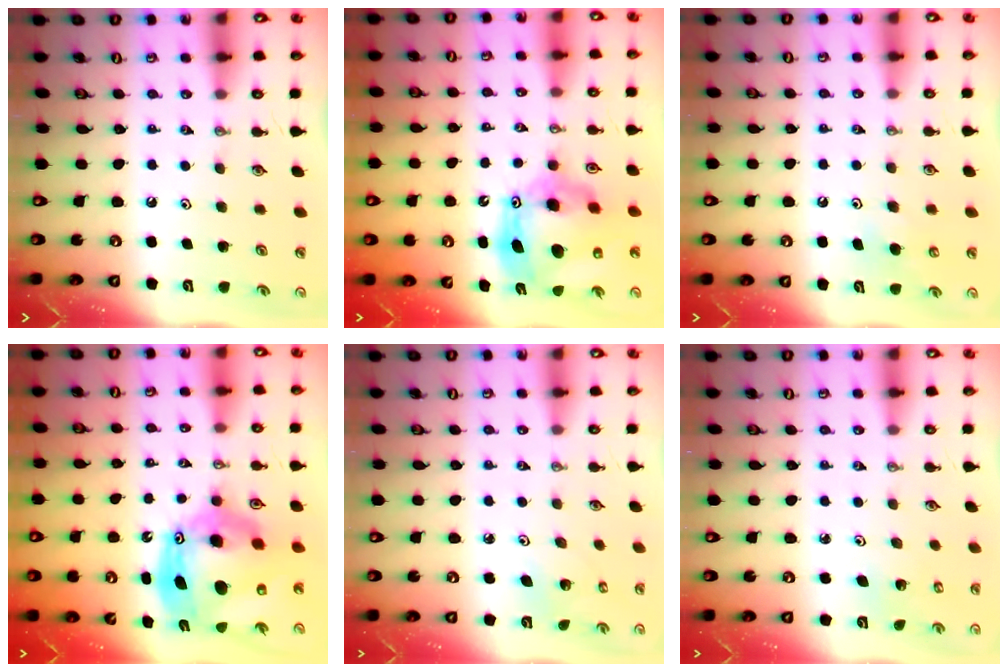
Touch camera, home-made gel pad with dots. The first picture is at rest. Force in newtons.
{"total": 16.2, "press": 16.1, "slide": 1.5}
{"total": 5.7, "press": 5.7, "slide": 0.9}
{"total": 19.1, "press": 19.0, "slide": 1.7}
{"total": 2.1, "press": 2.1, "slide": 0.1}
{"total": 1.8, "press": 1.8, "slide": 0.1}